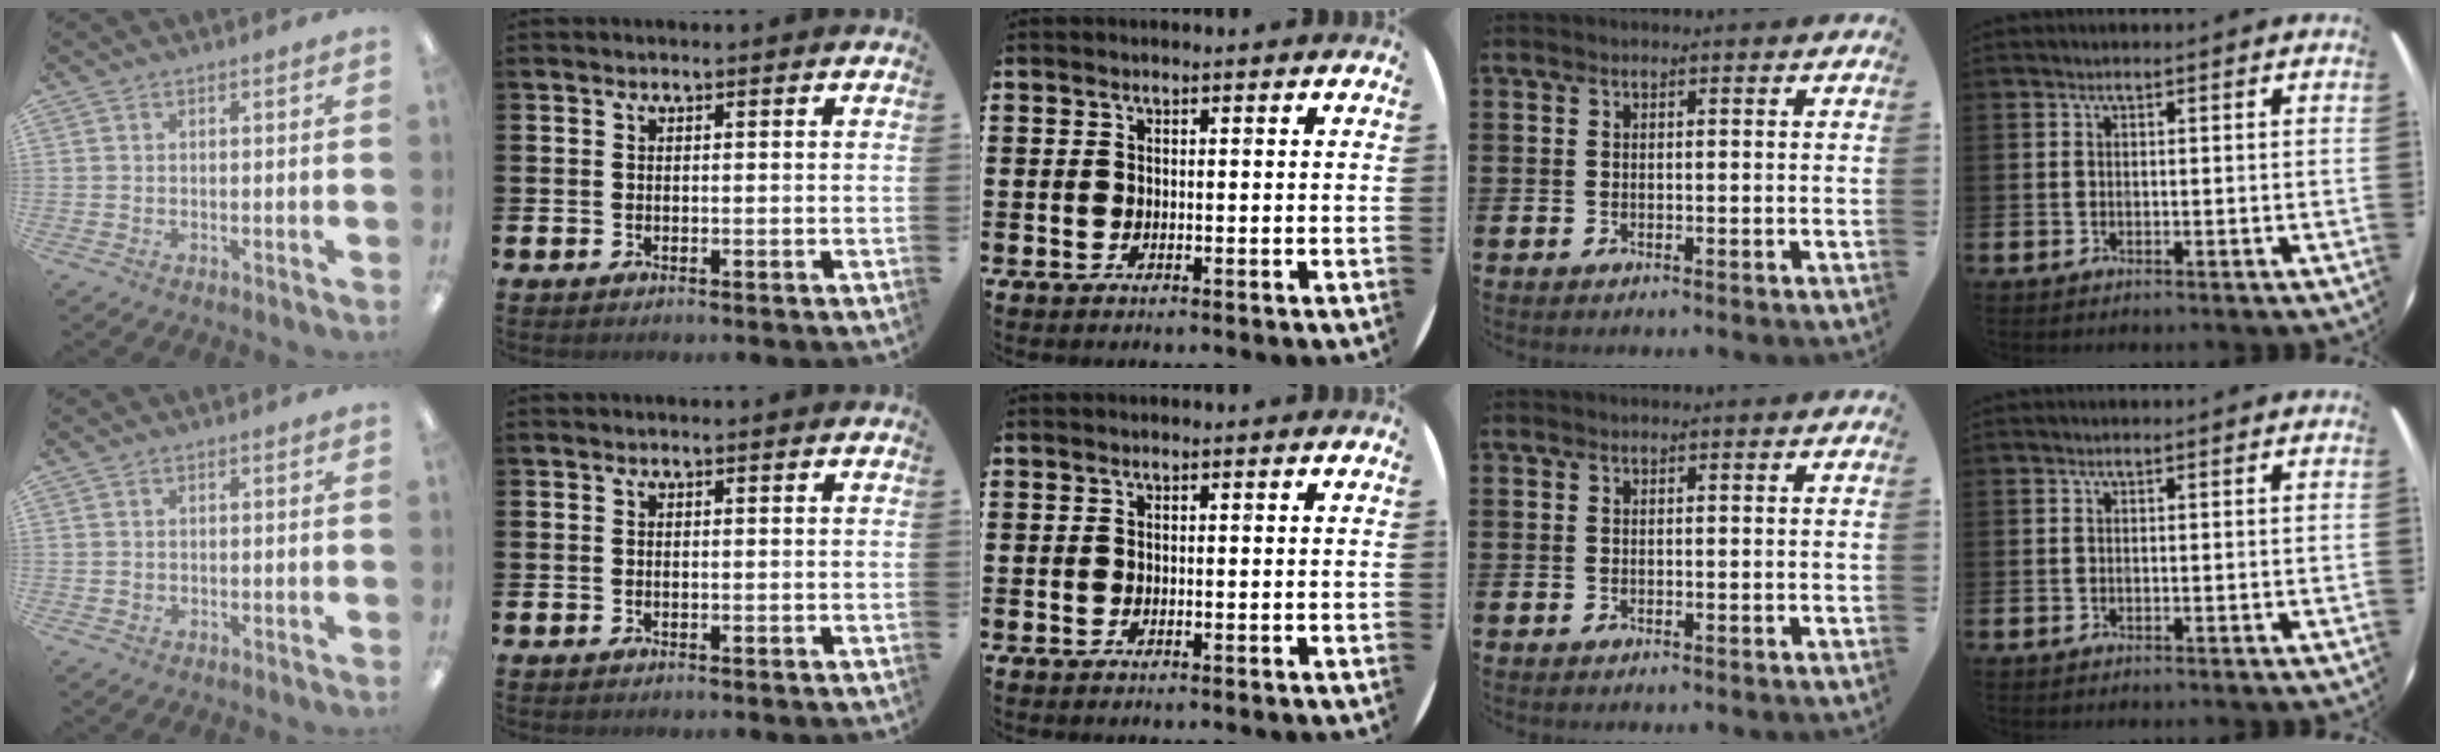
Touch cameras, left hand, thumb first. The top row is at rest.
{"thumb": {"total": 0.8, "force": [0.2, 0.7, 0.0], "torque": [-0.001, 0.005, 0.002]}}